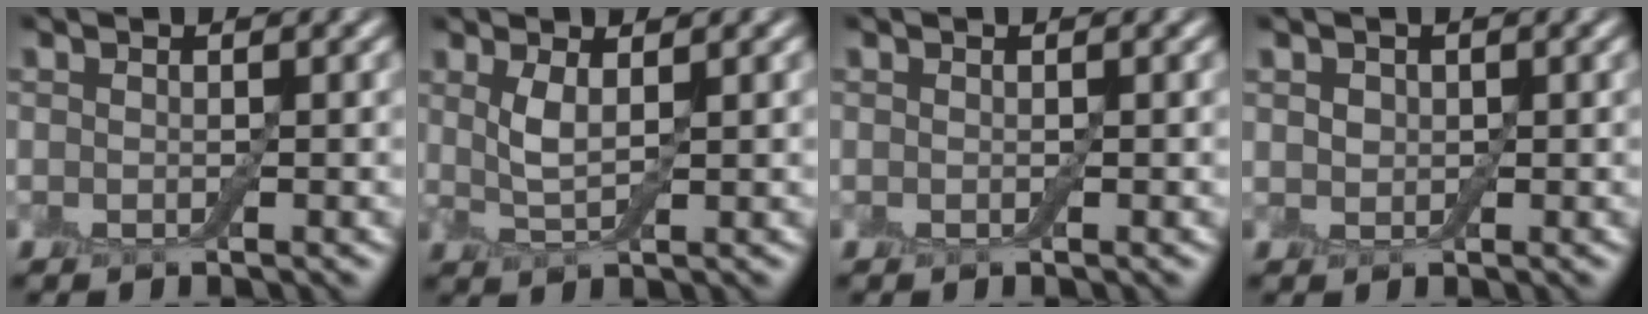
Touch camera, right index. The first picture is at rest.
{"total": 2.2, "force": [1.0, 0.4, 1.9], "torque": [-0.044, -0.003, 0.023]}
{"total": 0.0}
{"total": 0.9, "force": [0.4, 0.8, 0.3], "torque": [-0.006, 0.002, 0.004]}